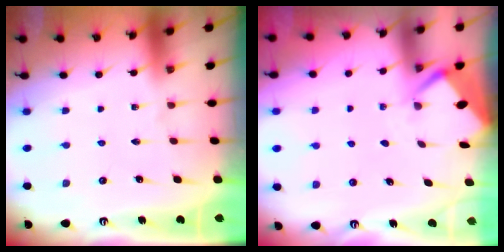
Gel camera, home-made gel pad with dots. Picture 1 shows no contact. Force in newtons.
{"total": 2.8, "press": 2.8, "slide": 0.3}